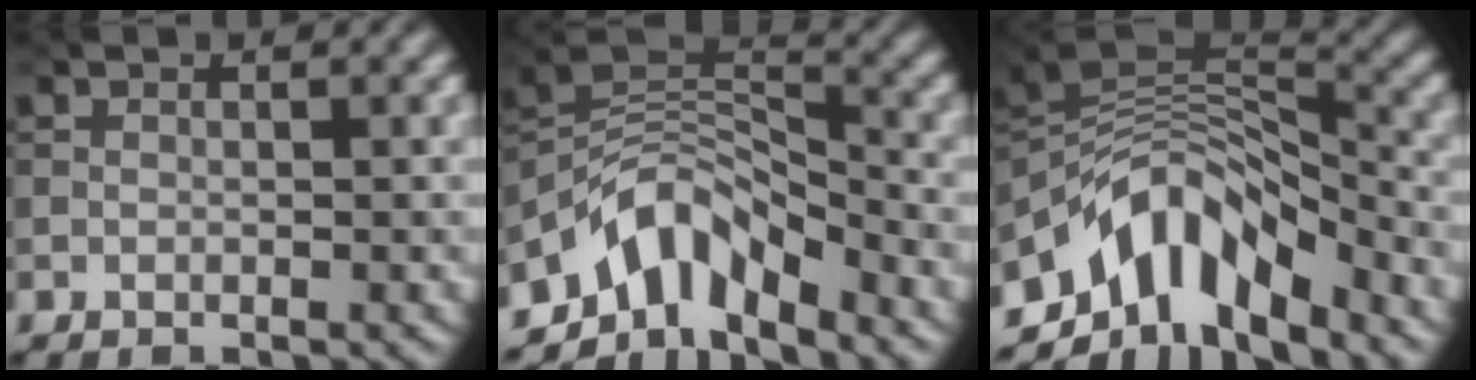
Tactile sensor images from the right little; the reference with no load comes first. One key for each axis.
{"total": 6.5, "fx": -5.1, "fy": 2.7, "fz": 3.0, "tx": -0.039, "ty": -0.002, "tz": -0.107}
{"total": 9.0, "fx": -5.8, "fy": 4.3, "fz": 5.4, "tx": -0.076, "ty": -0.001, "tz": -0.117}